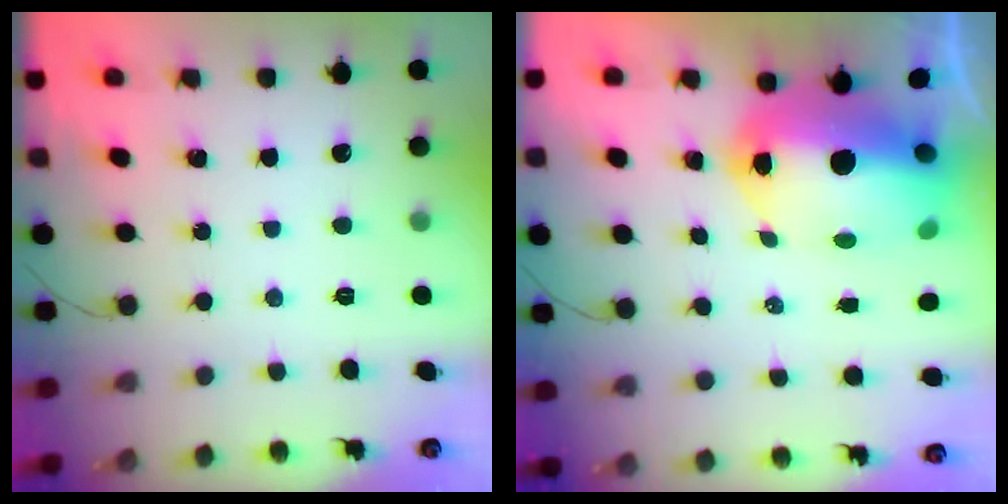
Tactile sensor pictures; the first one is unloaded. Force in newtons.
{"total": 17.9, "press": 17.5, "slide": 3.8}